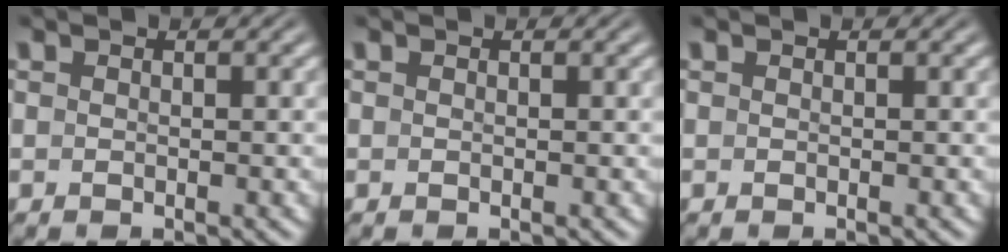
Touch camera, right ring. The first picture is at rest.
{"total": 0.0}
{"total": 0.0}